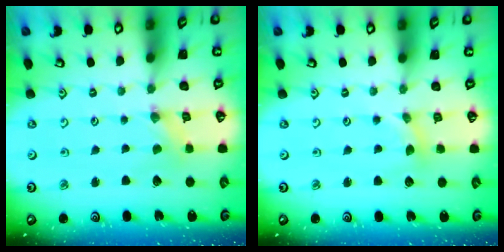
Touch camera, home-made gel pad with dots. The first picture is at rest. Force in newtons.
{"total": 2.9, "press": 2.8, "slide": 0.4}